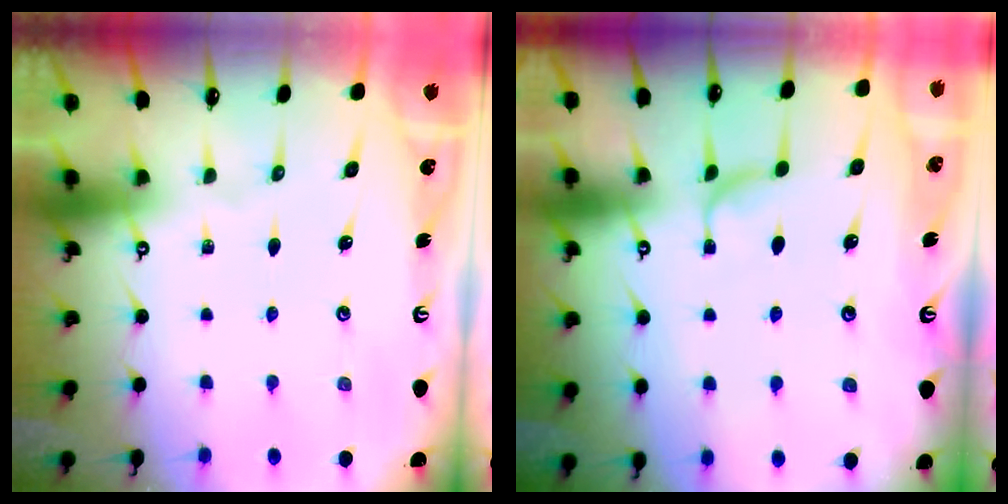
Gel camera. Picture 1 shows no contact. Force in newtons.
{"total": 2.0, "press": 1.9, "slide": 0.4}